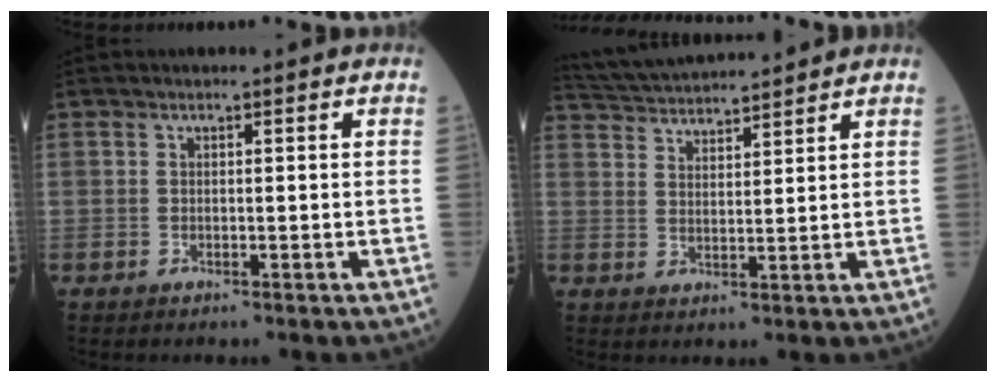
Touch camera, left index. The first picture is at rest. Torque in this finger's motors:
{"motor_torque": [0.00, -0.18, -0.02, 0.00]}